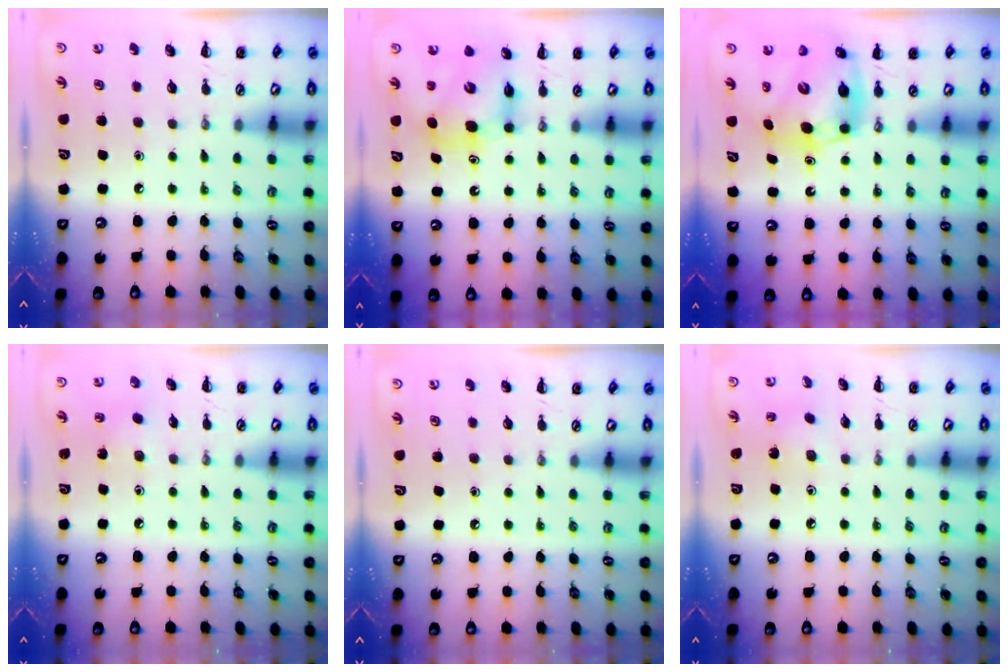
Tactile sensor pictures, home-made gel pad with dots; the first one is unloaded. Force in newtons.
{"total": 7.1, "press": 7.1, "slide": 0.8}
{"total": 9.3, "press": 9.0, "slide": 2.3}
{"total": 2.4, "press": 2.3, "slide": 0.8}
{"total": 0.0}
{"total": 1.5, "press": 1.5, "slide": 0.5}